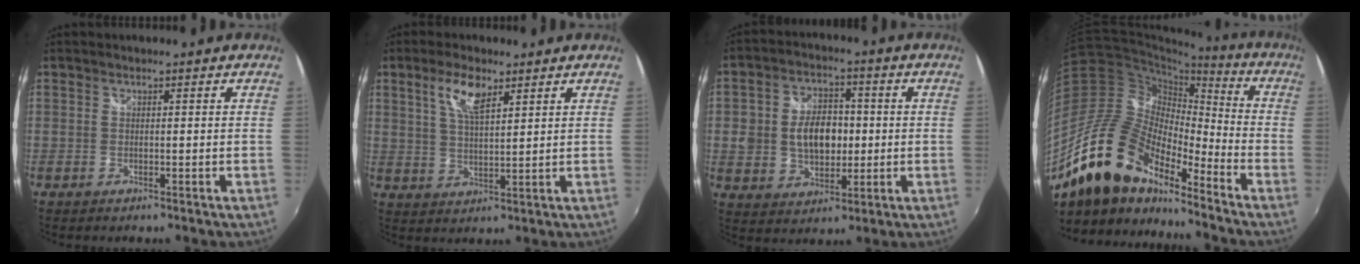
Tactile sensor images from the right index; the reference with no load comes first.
{"total": 6.3, "force": [3.5, 2.2, 4.8], "torque": [-0.090, 0.006, 0.068]}
{"total": 10.9, "force": [-0.2, 7.7, 7.8], "torque": [-0.150, 0.012, 0.005]}
{"total": 20.6, "force": [-15.3, 8.4, 10.9], "torque": [-0.205, -0.010, -0.289]}